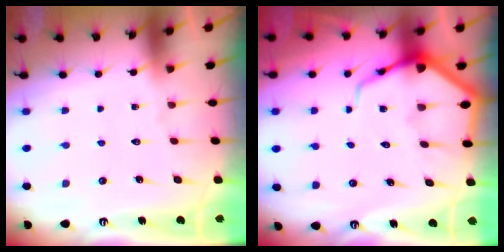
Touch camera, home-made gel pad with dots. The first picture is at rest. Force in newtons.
{"total": 7.5, "press": 7.4, "slide": 0.9}